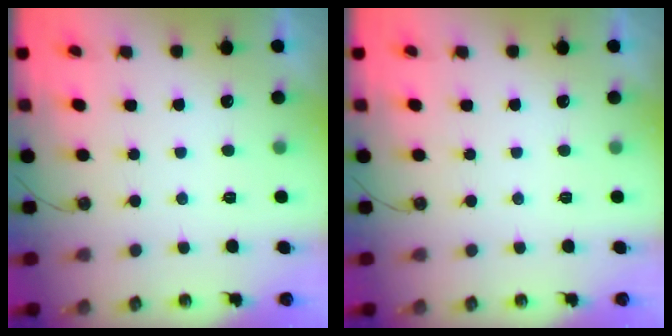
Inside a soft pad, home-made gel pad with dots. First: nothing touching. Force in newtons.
{"total": 0.0}